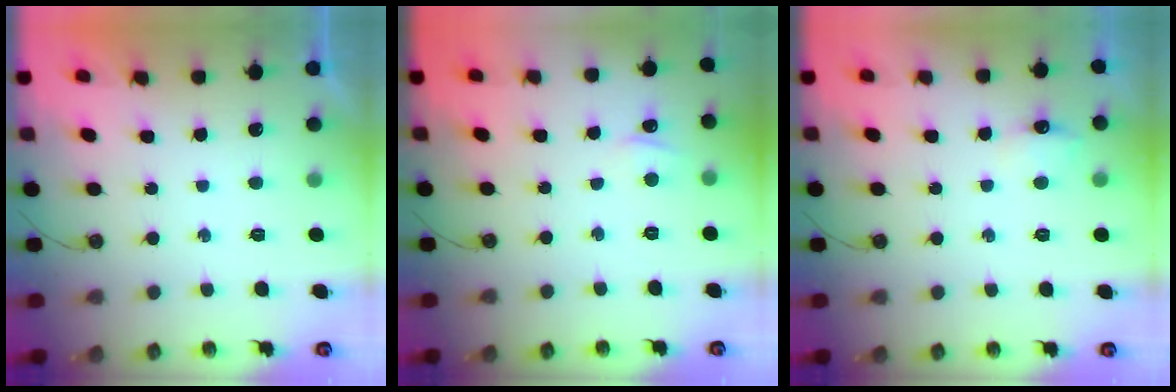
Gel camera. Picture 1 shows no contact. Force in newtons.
{"total": 2.4, "press": 2.4, "slide": 0.4}
{"total": 6.0, "press": 5.8, "slide": 1.5}